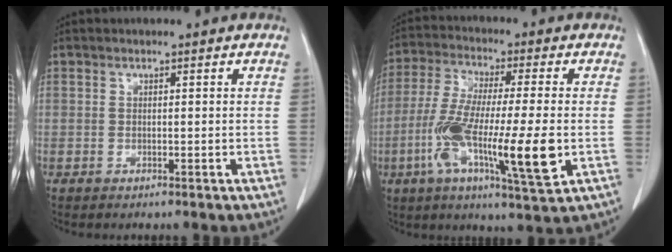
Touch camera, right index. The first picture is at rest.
{"total": 16.6, "force": [-4.0, 1.8, 16.0], "torque": [-0.293, -0.020, -0.069]}